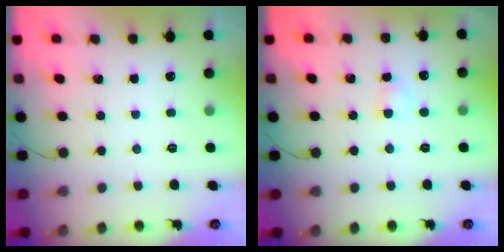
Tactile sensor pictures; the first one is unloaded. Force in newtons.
{"total": 2.6, "press": 2.3, "slide": 1.1}